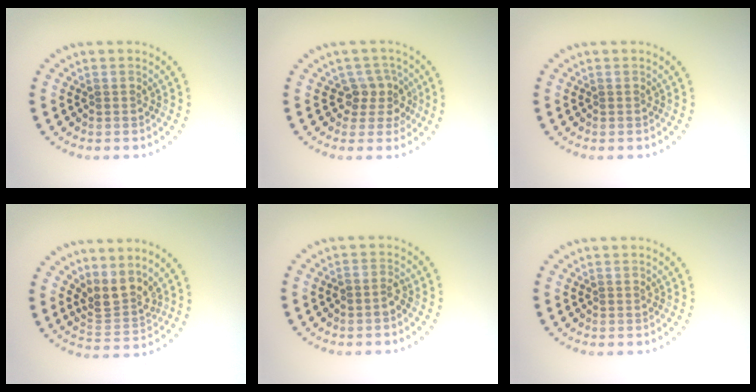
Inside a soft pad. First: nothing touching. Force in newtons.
{"total": 2.5, "press": 1.9, "slide": 1.7}
{"total": 0.0}
{"total": 3.0, "press": 2.2, "slide": 2.1}
{"total": 1.1, "press": 1.1, "slide": 0.4}
{"total": 0.0}